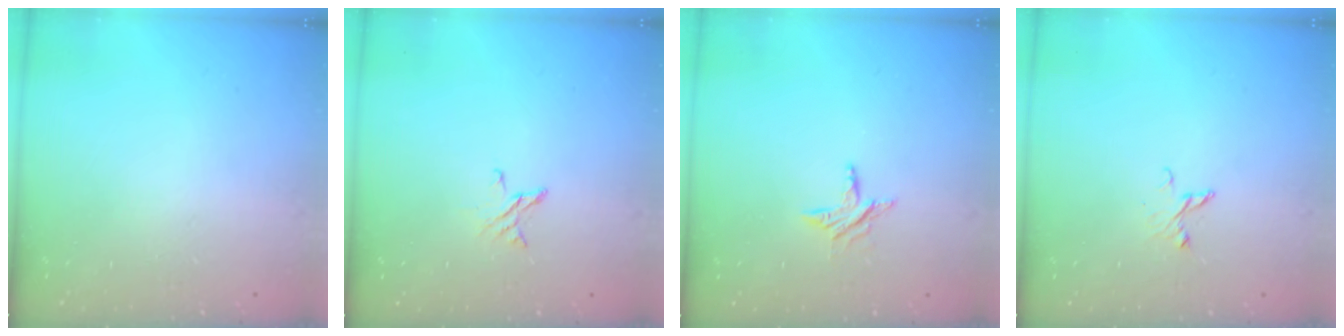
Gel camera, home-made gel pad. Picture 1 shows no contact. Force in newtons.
{"total": 3.1, "press": 3.1, "slide": 0.3}
{"total": 5.9, "press": 5.8, "slide": 0.6}
{"total": 3.7, "press": 3.7, "slide": 0.3}